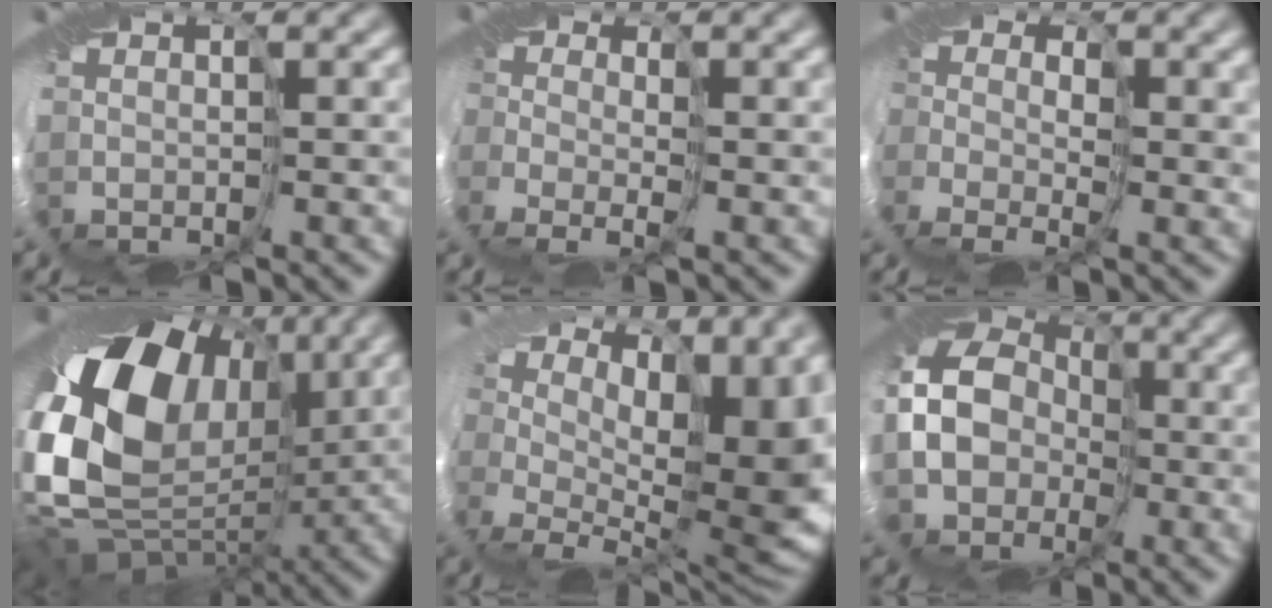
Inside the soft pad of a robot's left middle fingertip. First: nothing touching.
{"total": 1.3, "force": [-1.2, -0.3, -0.3], "torque": [0.025, -0.023, -0.033]}
{"total": 2.0, "force": [-1.1, 1.5, 0.8], "torque": [0.008, -0.025, -0.031]}
{"total": 16.3, "force": [1.4, 11.8, 11.2], "torque": [-0.214, 0.000, 0.016]}
{"total": 9.6, "force": [2.0, 4.9, 7.9], "torque": [-0.069, -0.036, 0.042]}
{"total": 7.9, "force": [-2.2, 6.2, 4.3], "torque": [-0.081, -0.016, -0.062]}